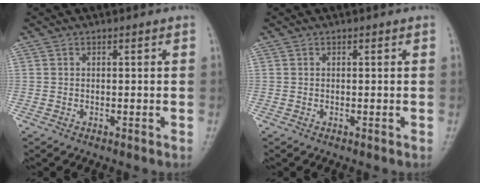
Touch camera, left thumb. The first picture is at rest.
{"total": 0.0}